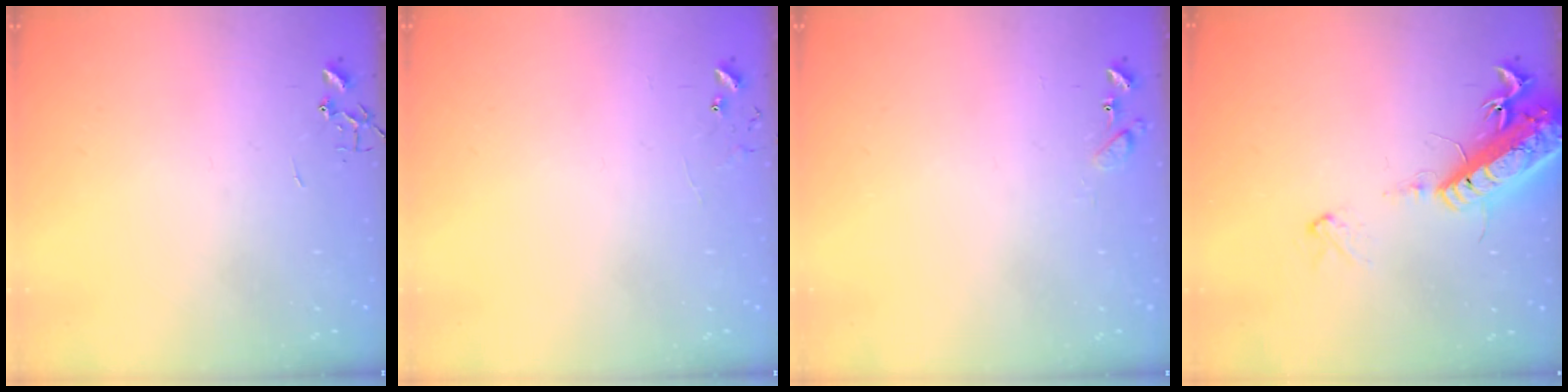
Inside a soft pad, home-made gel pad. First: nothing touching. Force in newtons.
{"total": 5.8, "press": 5.8, "slide": 0.5}
{"total": 6.7, "press": 6.6, "slide": 0.8}
{"total": 17.9, "press": 17.5, "slide": 3.9}